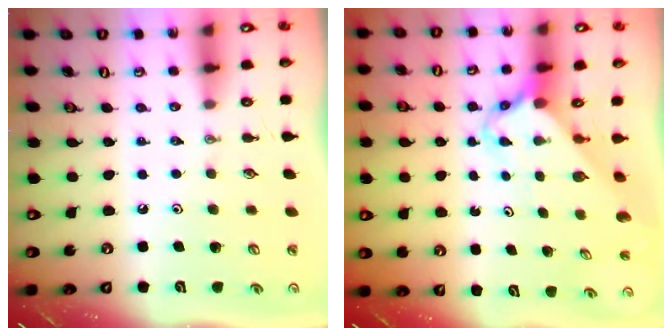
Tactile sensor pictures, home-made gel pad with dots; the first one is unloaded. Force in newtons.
{"total": 2.6, "press": 2.6, "slide": 0.2}